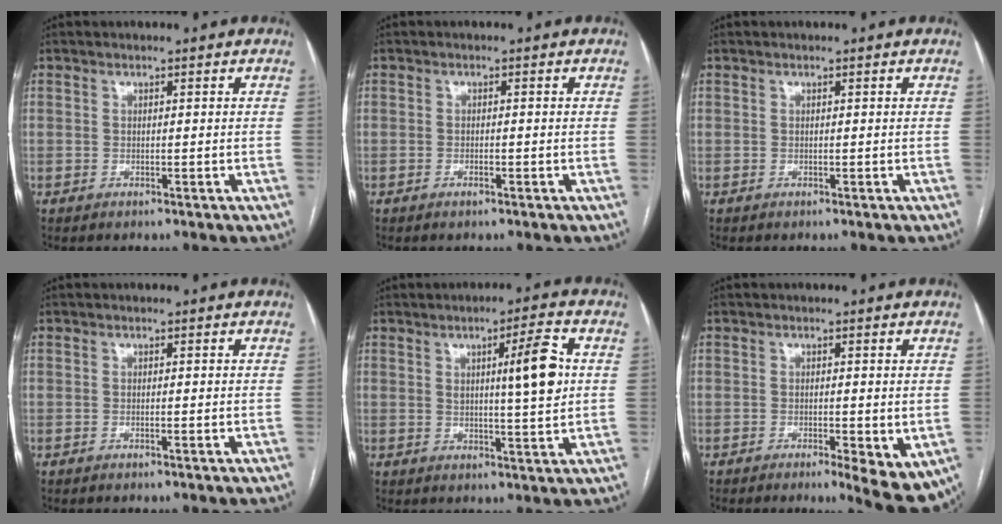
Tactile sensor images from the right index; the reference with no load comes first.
{"total": 1.0, "force": [-0.5, 0.2, 0.8], "torque": [-0.018, -0.001, -0.009]}
{"total": 0.0}
{"total": 0.5, "force": [-0.2, -0.1, 0.5], "torque": [-0.010, 0.000, -0.004]}
{"total": 8.1, "force": [1.7, 0.6, 7.9], "torque": [-0.118, 0.001, 0.025]}
{"total": 8.0, "force": [-3.6, 2.3, 6.7], "torque": [-0.074, -0.014, -0.050]}